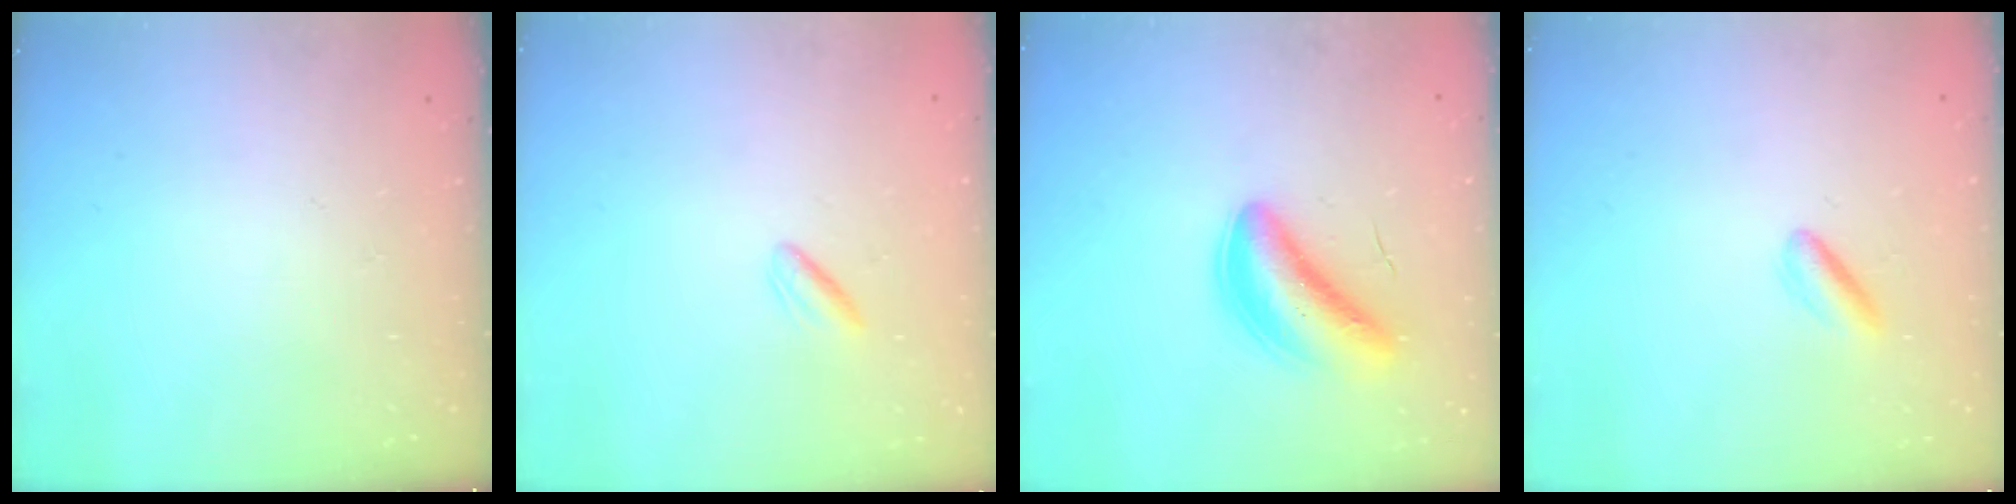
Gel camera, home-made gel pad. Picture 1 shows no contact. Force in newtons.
{"total": 2.0, "press": 1.7, "slide": 1.1}
{"total": 5.9, "press": 5.7, "slide": 1.5}
{"total": 3.1, "press": 2.9, "slide": 0.9}